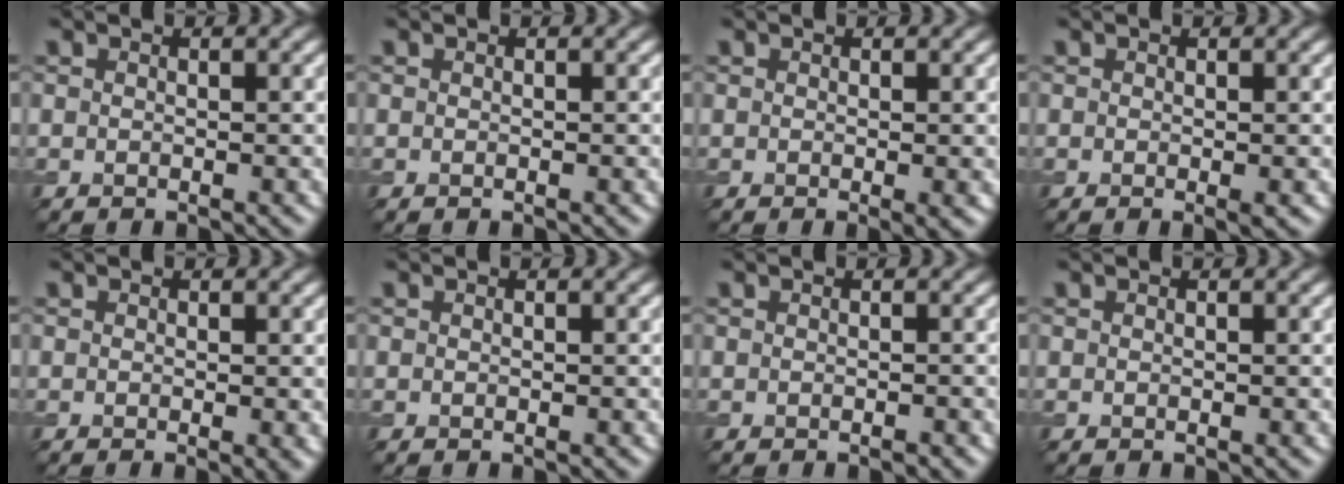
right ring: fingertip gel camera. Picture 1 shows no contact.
{"total": 0.0}
{"total": 1.3, "force": [-0.1, 0.2, 1.2], "torque": [-0.015, -0.004, -0.003]}
{"total": 0.7, "force": [-0.1, 0.0, 0.7], "torque": [-0.011, -0.005, -0.002]}
{"total": 1.3, "force": [-0.3, 0.2, 1.3], "torque": [-0.017, -0.008, -0.005]}
{"total": 0.0}
{"total": 0.6, "force": [-0.4, 0.1, 0.4], "torque": [-0.004, 0.000, -0.006]}
{"total": 0.0}